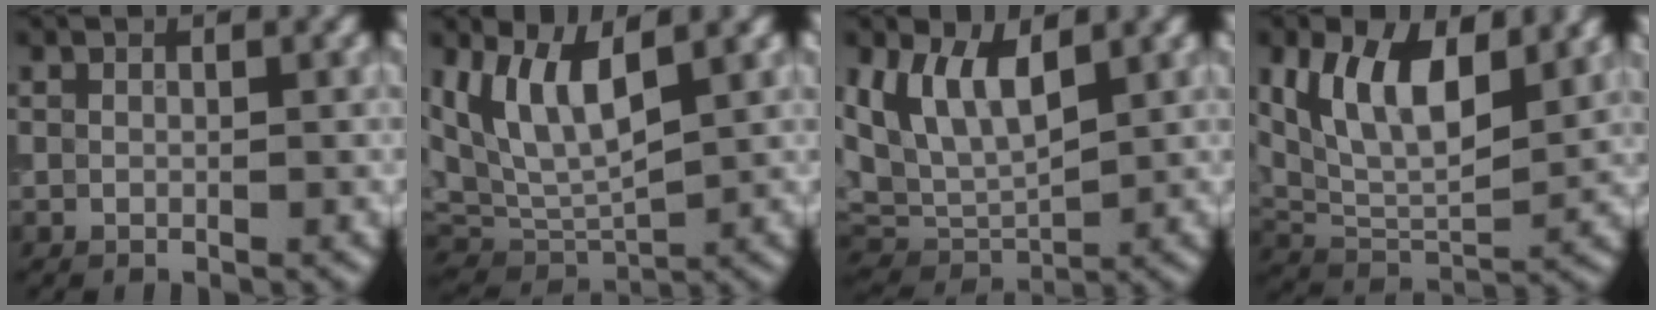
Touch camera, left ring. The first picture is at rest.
{"total": 7.3, "force": [3.5, 2.8, 5.7], "torque": [-0.127, -0.001, 0.066]}
{"total": 7.1, "force": [2.6, 3.9, 5.3], "torque": [-0.120, -0.005, 0.047]}
{"total": 9.0, "force": [3.9, 4.1, 7.0], "torque": [-0.133, 0.000, 0.067]}